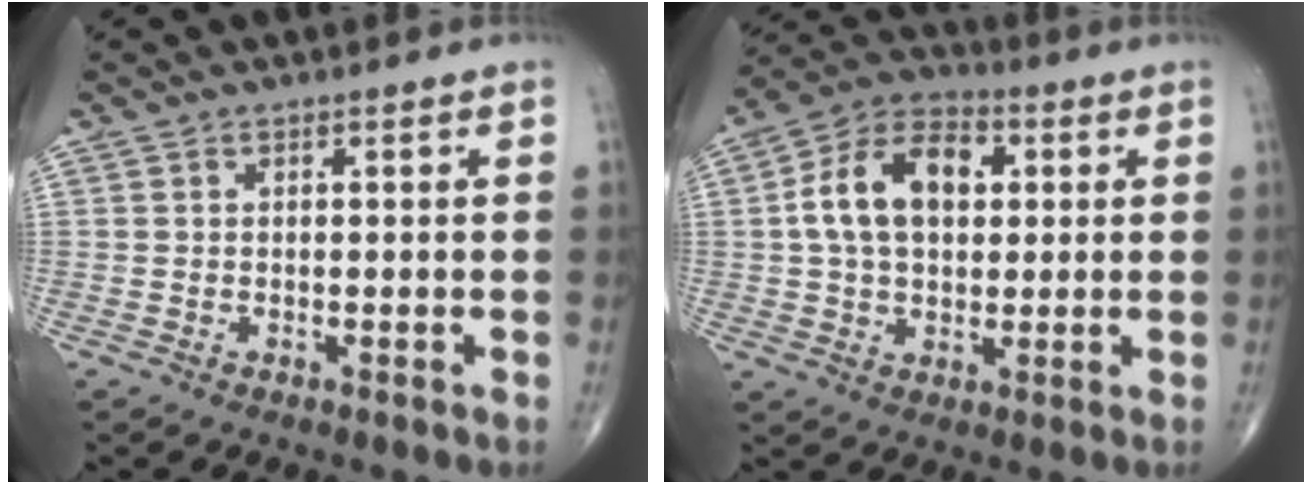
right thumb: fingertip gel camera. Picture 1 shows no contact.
{"total": 14.2, "force": [2.5, 9.2, 10.5], "torque": [-0.167, 0.020, 0.034]}